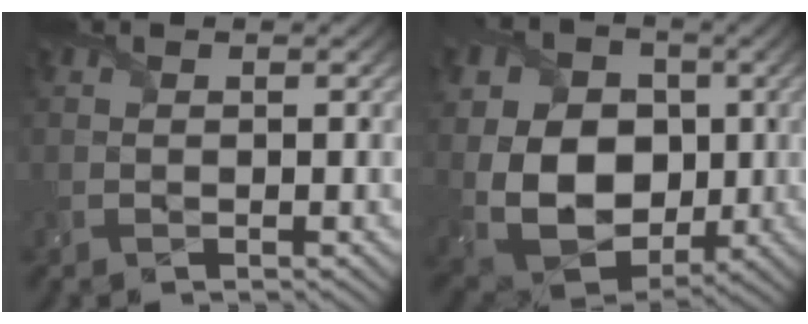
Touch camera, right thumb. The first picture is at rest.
{"total": 15.6, "force": [0.0, 12.3, 9.6], "torque": [-0.213, -0.006, 0.006]}